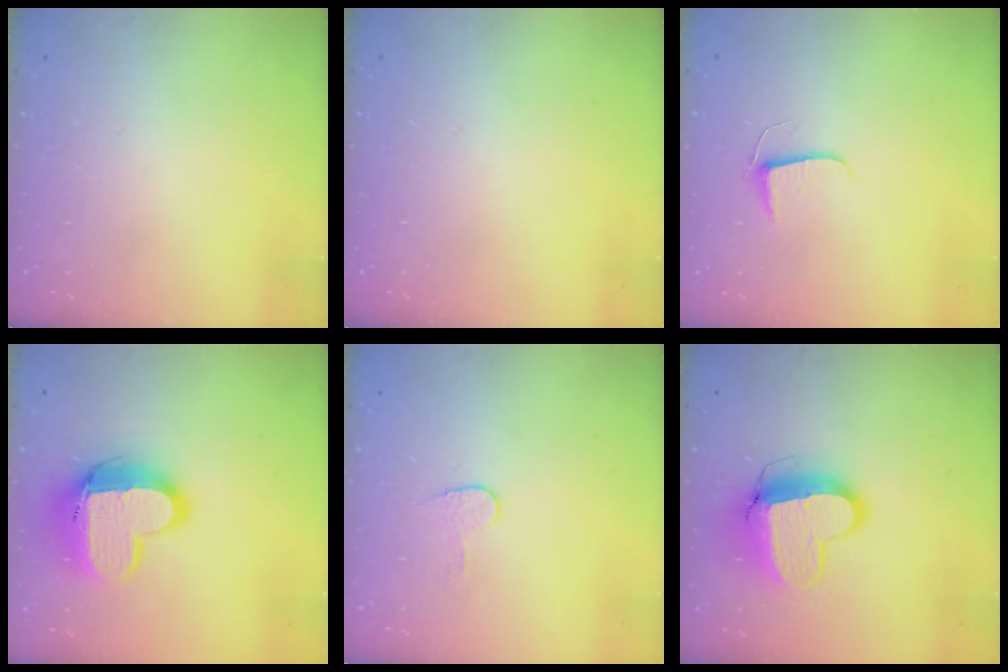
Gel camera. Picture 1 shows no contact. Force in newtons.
{"total": 0.0}
{"total": 5.5, "press": 5.5, "slide": 0.5}
{"total": 15.3, "press": 15.2, "slide": 1.2}
{"total": 5.3, "press": 5.3, "slide": 0.5}
{"total": 13.1, "press": 13.0, "slide": 1.3}